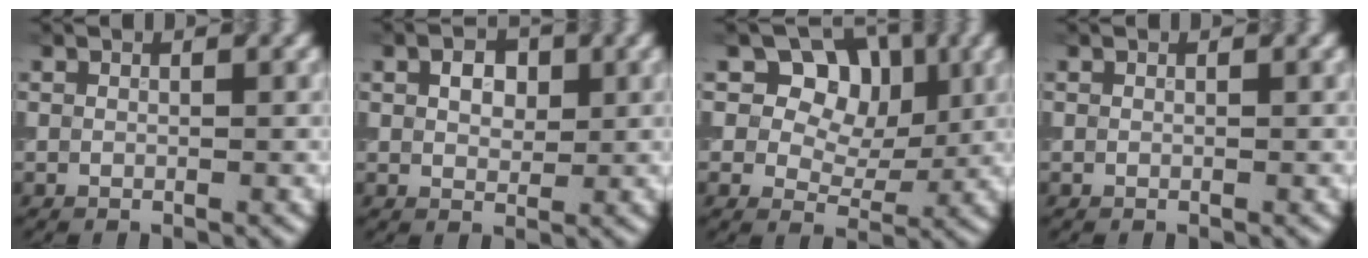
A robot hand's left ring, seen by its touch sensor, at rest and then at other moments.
{"total": 2.4, "force": [0.8, 1.7, 1.6], "torque": [-0.029, 0.002, 0.011]}
{"total": 6.2, "force": [2.3, 4.7, 3.3], "torque": [-0.048, -0.003, 0.026]}
{"total": 0.0}